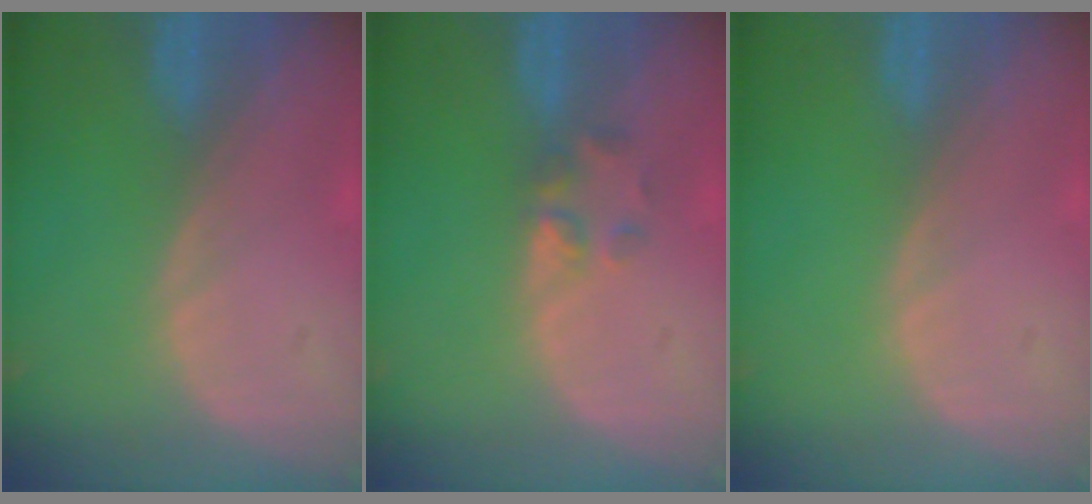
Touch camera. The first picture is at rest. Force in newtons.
{"total": 2.3, "press": 2.2, "slide": 0.8}
{"total": 0.0}